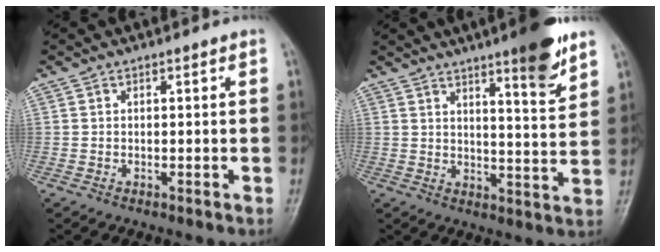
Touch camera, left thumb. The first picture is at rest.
{"total": 10.3, "force": [6.8, 1.4, 7.6], "torque": [-0.094, -0.044, 0.096]}